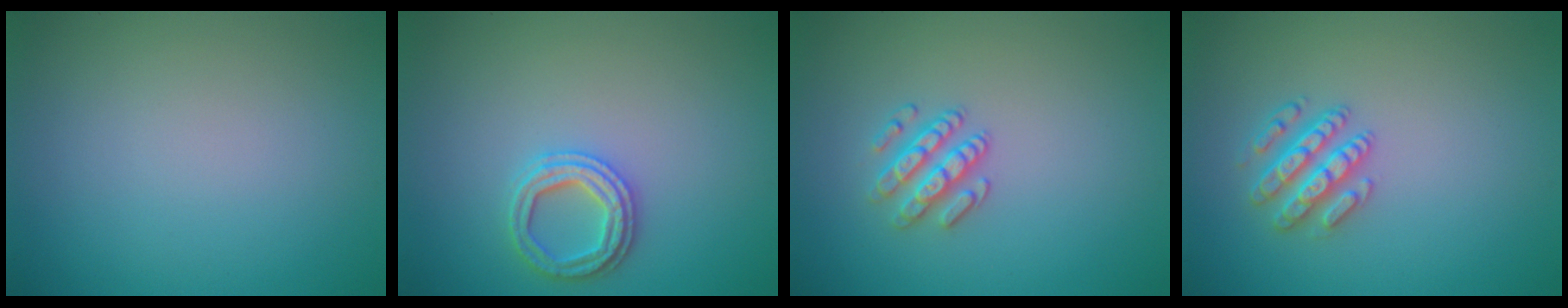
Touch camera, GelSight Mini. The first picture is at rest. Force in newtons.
{"total": 2.7, "press": 2.7, "slide": 0.5}
{"total": 2.5, "press": 2.4, "slide": 0.6}
{"total": 2.9, "press": 2.9, "slide": 0.7}